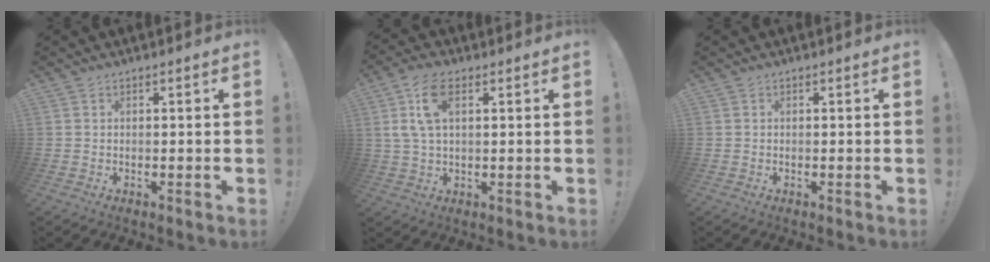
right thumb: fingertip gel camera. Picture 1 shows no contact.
{"total": 9.0, "force": [3.3, 4.4, 7.2], "torque": [-0.147, 0.006, 0.061]}
{"total": 0.0}